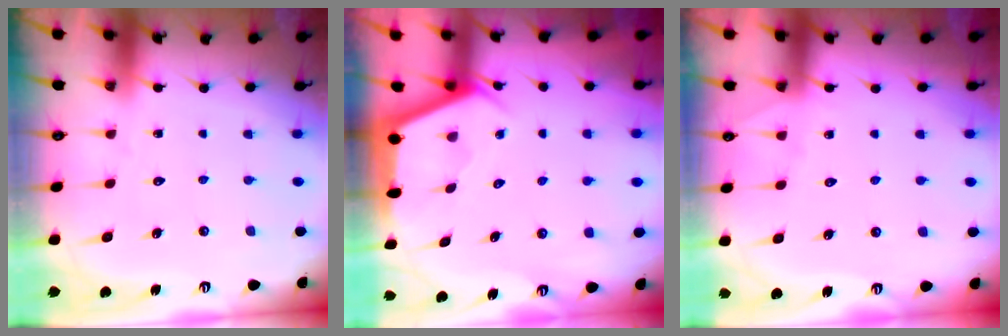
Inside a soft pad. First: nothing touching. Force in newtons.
{"total": 2.7, "press": 2.6, "slide": 0.3}
{"total": 4.8, "press": 4.7, "slide": 0.7}